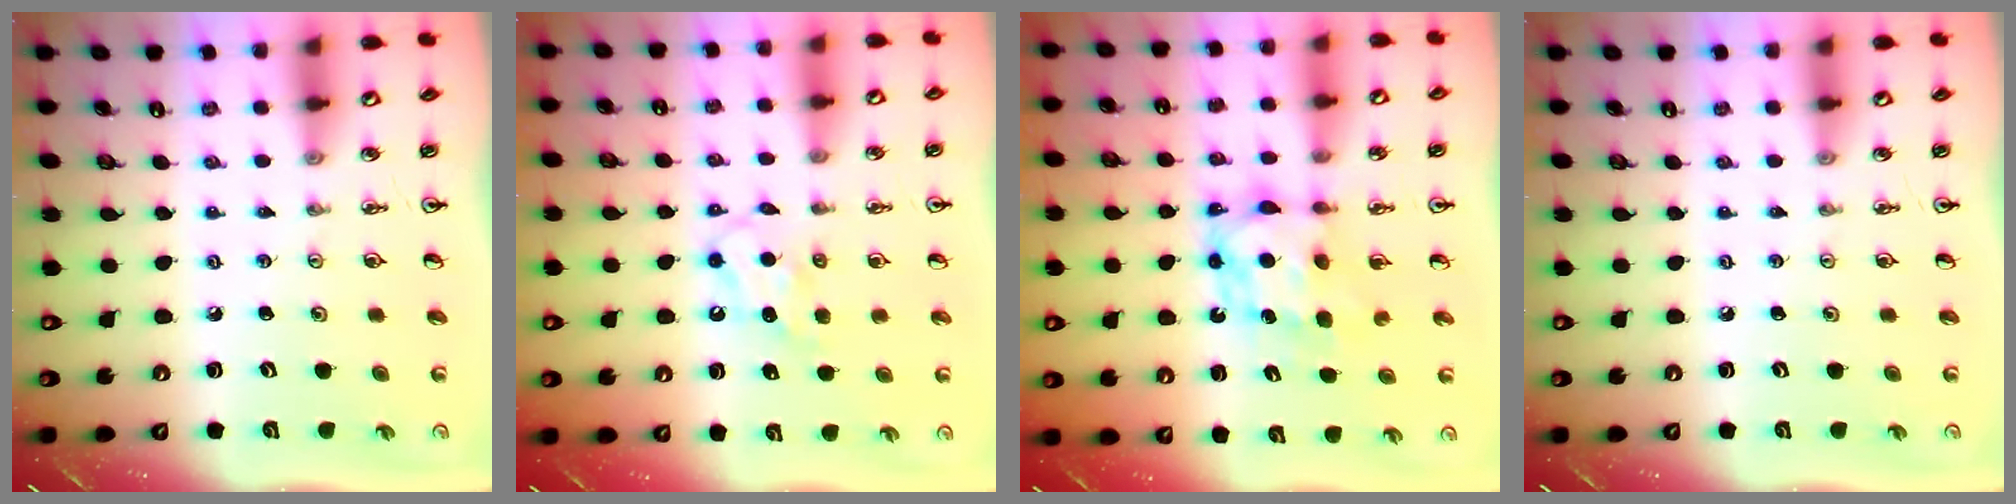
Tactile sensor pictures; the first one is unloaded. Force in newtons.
{"total": 5.6, "press": 5.6, "slide": 0.6}
{"total": 6.7, "press": 6.6, "slide": 0.4}
{"total": 0.0}